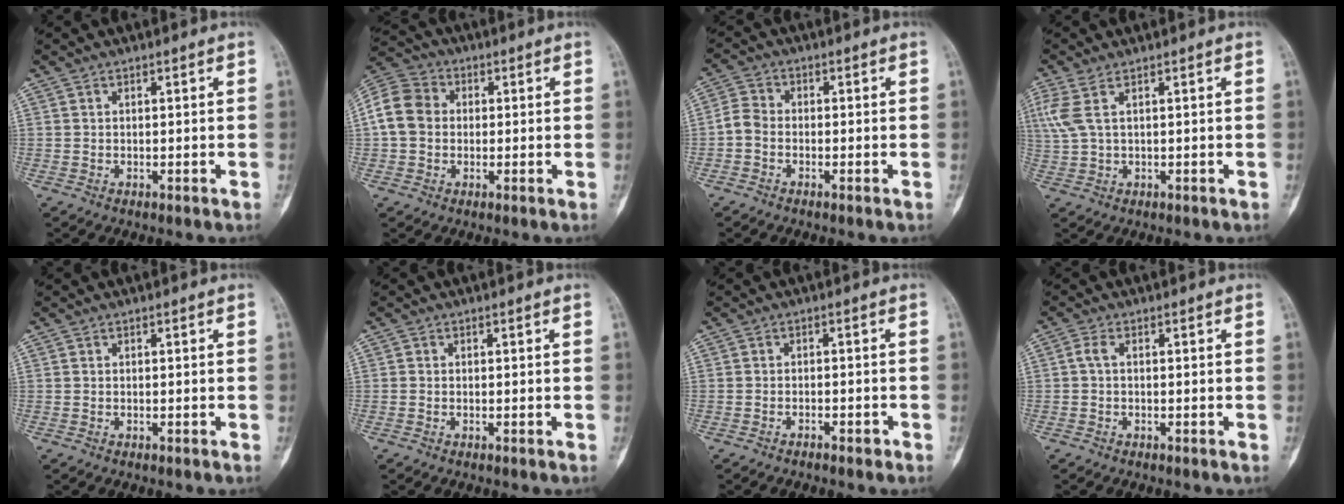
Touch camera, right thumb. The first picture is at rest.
{"total": 8.7, "force": [0.4, 7.3, 4.7], "torque": [-0.085, 0.023, -0.004]}
{"total": 3.5, "force": [-1.3, 2.5, 2.1], "torque": [-0.040, 0.013, -0.039]}
{"total": 5.0, "force": [1.9, 1.8, 4.3], "torque": [-0.138, 0.010, 0.050]}
{"total": 0.0}
{"total": 0.0}
{"total": 1.8, "force": [-1.4, 0.6, 1.0], "torque": [-0.022, 0.013, -0.018]}
{"total": 1.5, "force": [-0.1, 0.6, 1.4], "torque": [-0.030, 0.001, -0.007]}